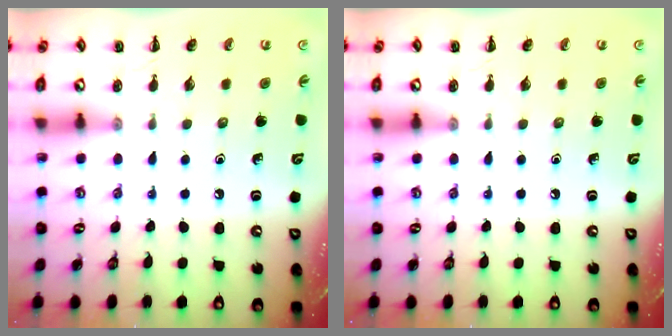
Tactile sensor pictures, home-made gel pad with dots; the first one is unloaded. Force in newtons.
{"total": 0.0}